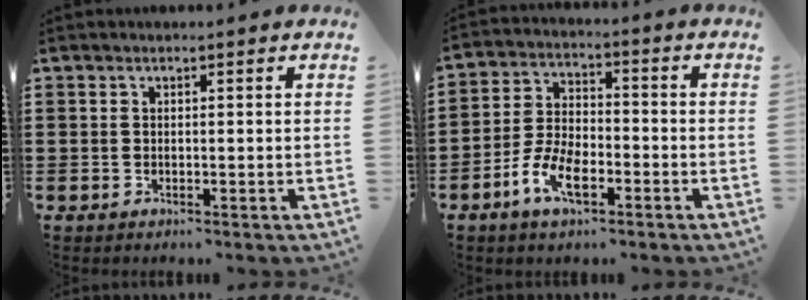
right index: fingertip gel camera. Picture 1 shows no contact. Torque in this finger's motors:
{"motor_torque": [1.33, 0.81, 0.25, 0.14]}